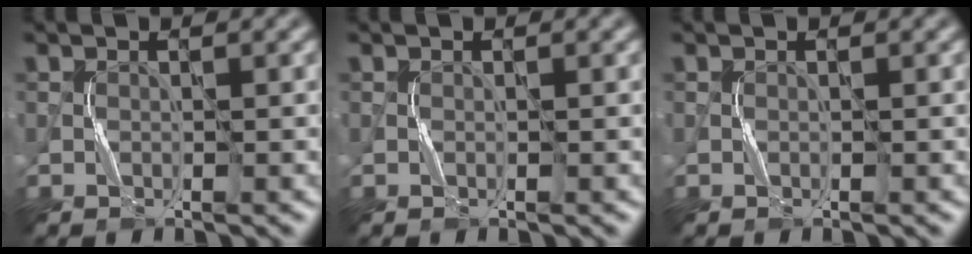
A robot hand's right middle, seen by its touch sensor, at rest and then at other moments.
{"total": 0.0}
{"total": 0.0}